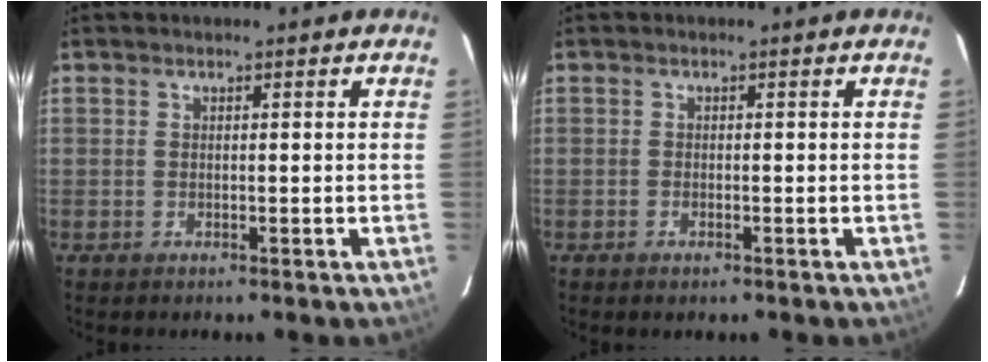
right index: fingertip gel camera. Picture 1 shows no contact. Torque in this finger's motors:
{"motor_torque": [0.12, -0.06, -0.09, -0.01]}